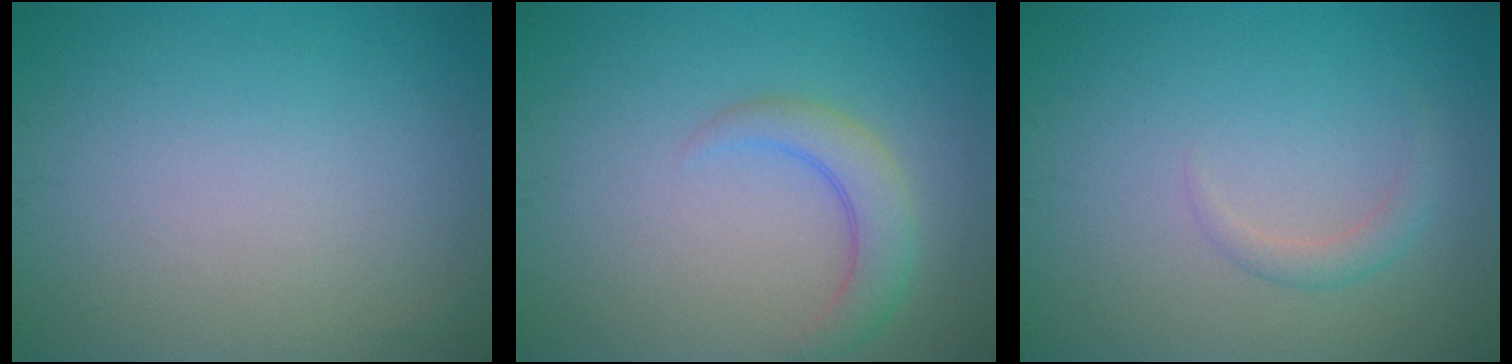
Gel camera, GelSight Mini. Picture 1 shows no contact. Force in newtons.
{"total": 3.0, "press": 3.0, "slide": 0.3}
{"total": 1.4, "press": 1.4, "slide": 0.1}